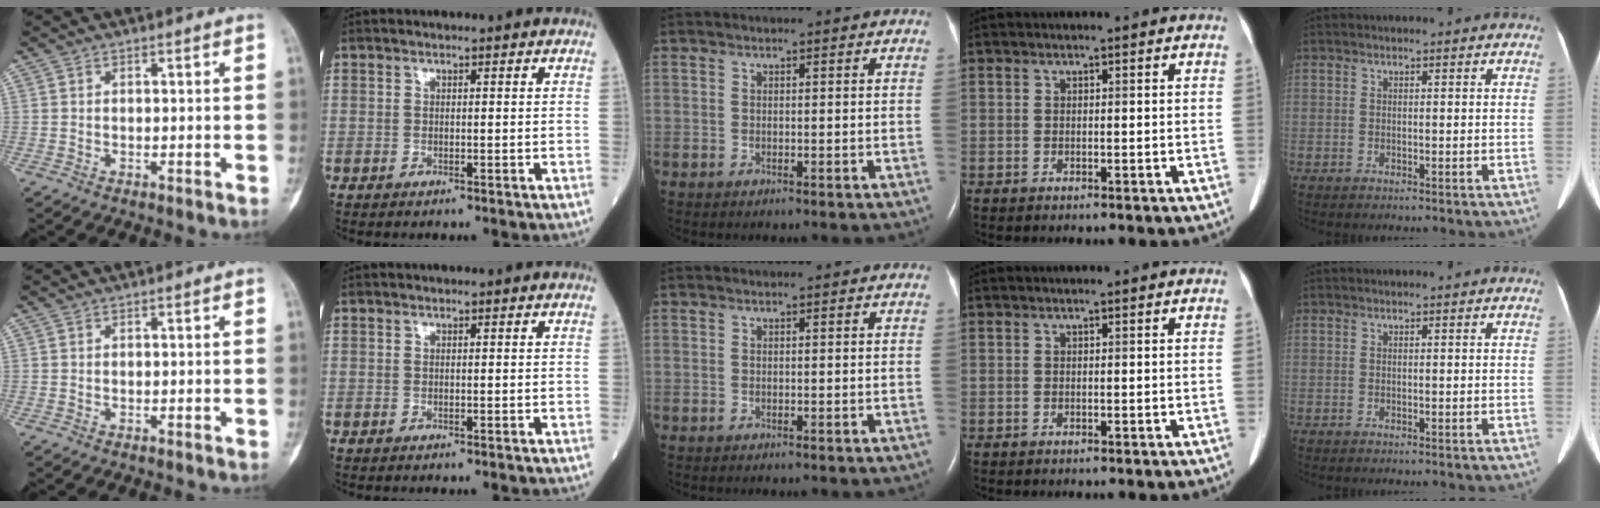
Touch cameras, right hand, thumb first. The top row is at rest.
{}